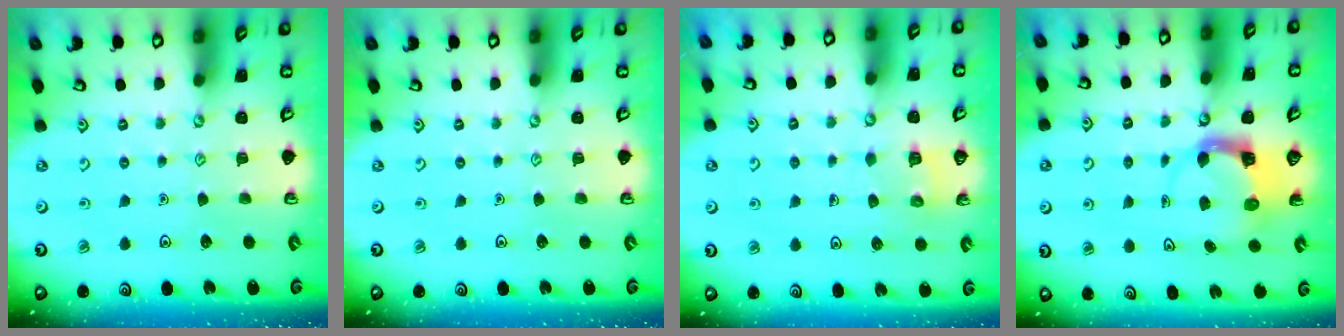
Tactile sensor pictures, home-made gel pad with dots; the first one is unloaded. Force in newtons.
{"total": 0.0}
{"total": 5.5, "press": 5.4, "slide": 0.5}
{"total": 3.7, "press": 3.7, "slide": 0.6}